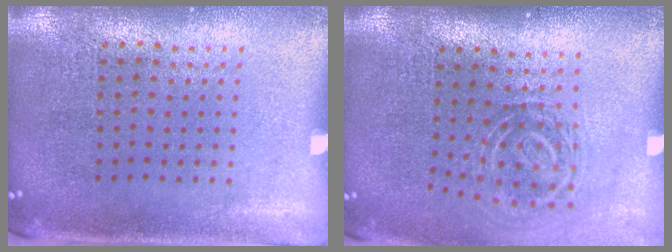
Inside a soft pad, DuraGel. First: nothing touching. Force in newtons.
{"total": 1.8, "press": 1.2, "slide": 1.4}